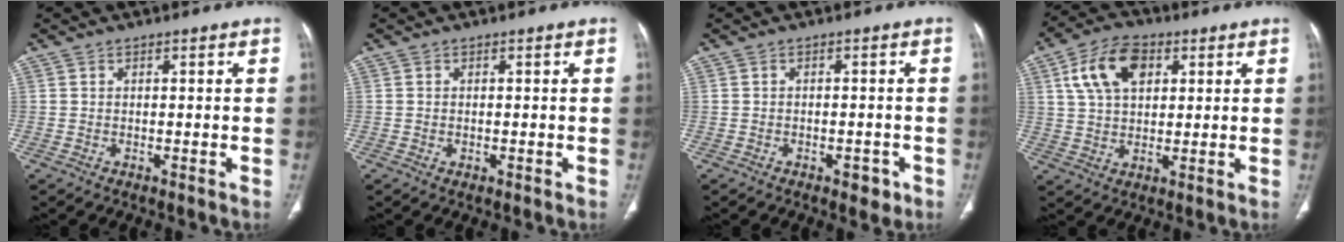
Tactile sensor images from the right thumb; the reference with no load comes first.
{"total": 0.8, "force": [-0.2, 0.5, 0.5], "torque": [-0.011, 0.000, 0.000]}
{"total": 2.8, "force": [-1.5, 1.6, 1.7], "torque": [-0.013, 0.006, -0.015]}
{"total": 11.3, "force": [4.1, 7.1, 7.9], "torque": [-0.132, 0.004, 0.072]}